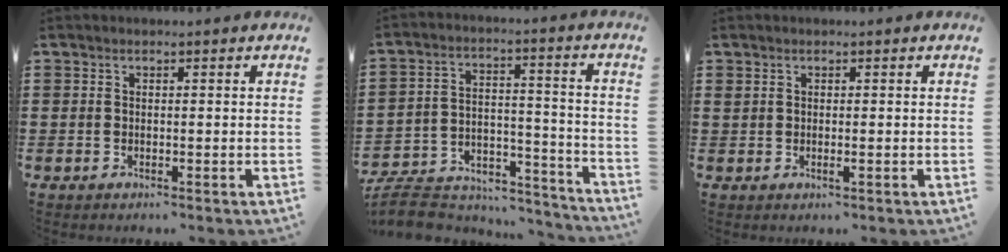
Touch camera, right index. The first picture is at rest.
{"total": 8.0, "force": [-7.4, 2.3, 2.1], "torque": [-0.043, 0.014, -0.144]}
{"total": 0.8, "force": [0.1, 0.1, 0.7], "torque": [-0.015, 0.000, 0.002]}